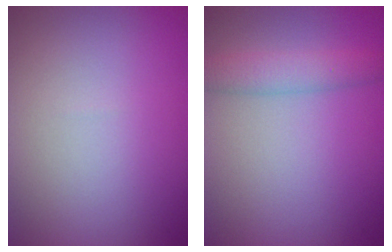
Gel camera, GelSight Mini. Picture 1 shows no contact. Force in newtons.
{"total": 2.8, "press": 2.8, "slide": 0.1}